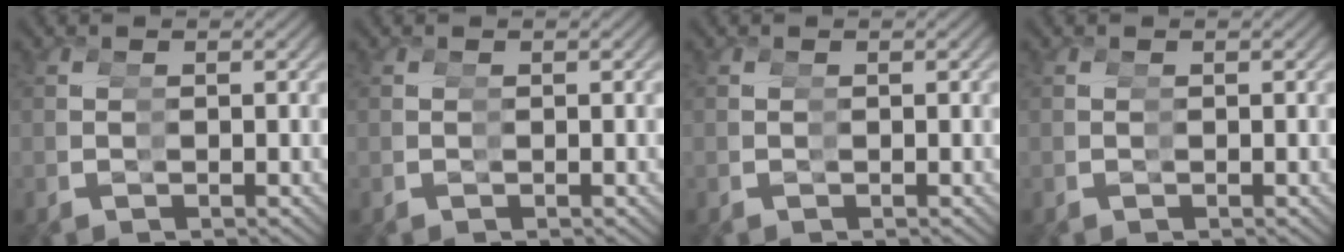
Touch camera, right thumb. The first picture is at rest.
{"total": 0.0}
{"total": 0.0}
{"total": 0.0}